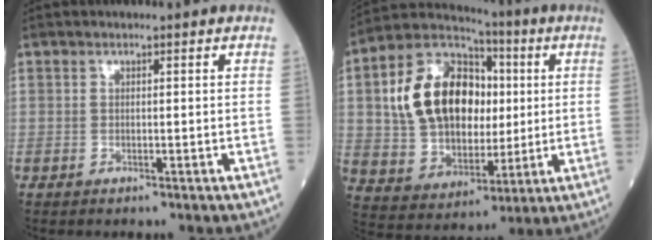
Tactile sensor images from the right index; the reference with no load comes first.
{"total": 17.5, "force": [2.9, 11.8, 12.7], "torque": [-0.255, 0.044, 0.053]}